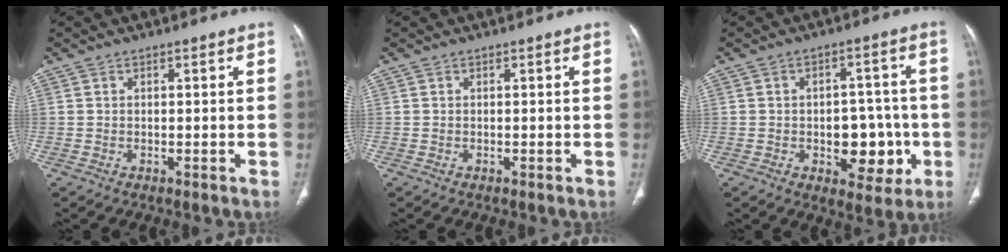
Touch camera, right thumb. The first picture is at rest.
{"total": 0.0}
{"total": 10.9, "force": [-2.4, 6.8, 8.1], "torque": [-0.061, 0.021, -0.022]}